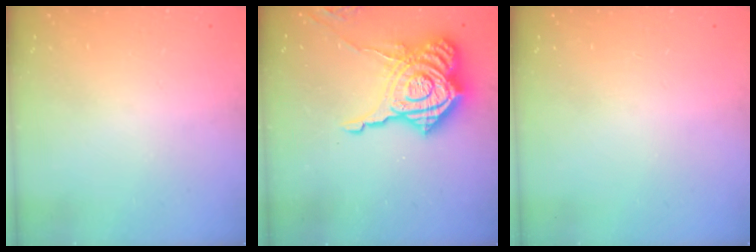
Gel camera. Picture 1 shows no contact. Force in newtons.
{"total": 21.6, "press": 21.5, "slide": 1.9}
{"total": 0.0}